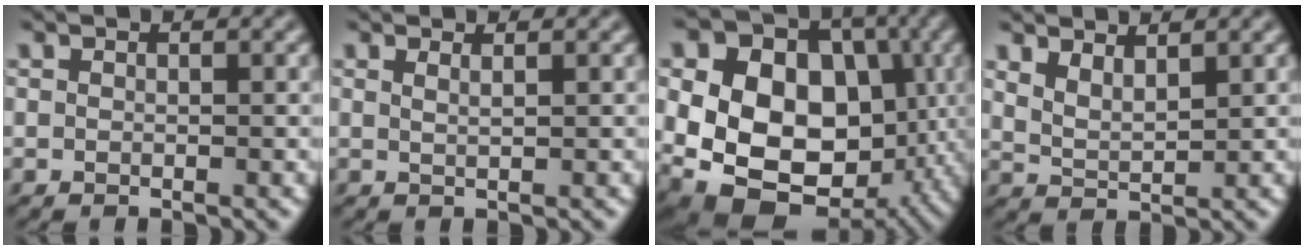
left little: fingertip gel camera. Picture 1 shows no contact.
{"total": 0.7, "force": [0.4, -0.3, 0.4], "torque": [-0.012, 0.001, 0.007]}
{"total": 16.8, "force": [-1.0, 12.6, 11.0], "torque": [-0.165, 0.010, -0.022]}
{"total": 2.4, "force": [1.6, 0.8, 1.6], "torque": [-0.037, -0.003, 0.033]}